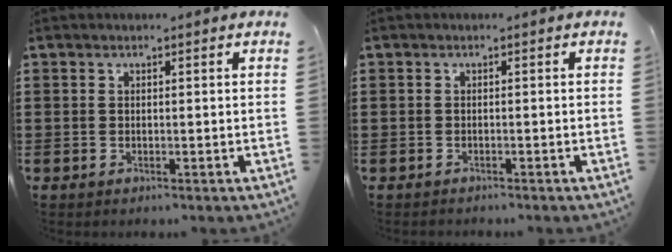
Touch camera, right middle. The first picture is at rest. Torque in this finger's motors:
{"motor_torque": [-0.85, 0.70, -0.55, -0.09]}